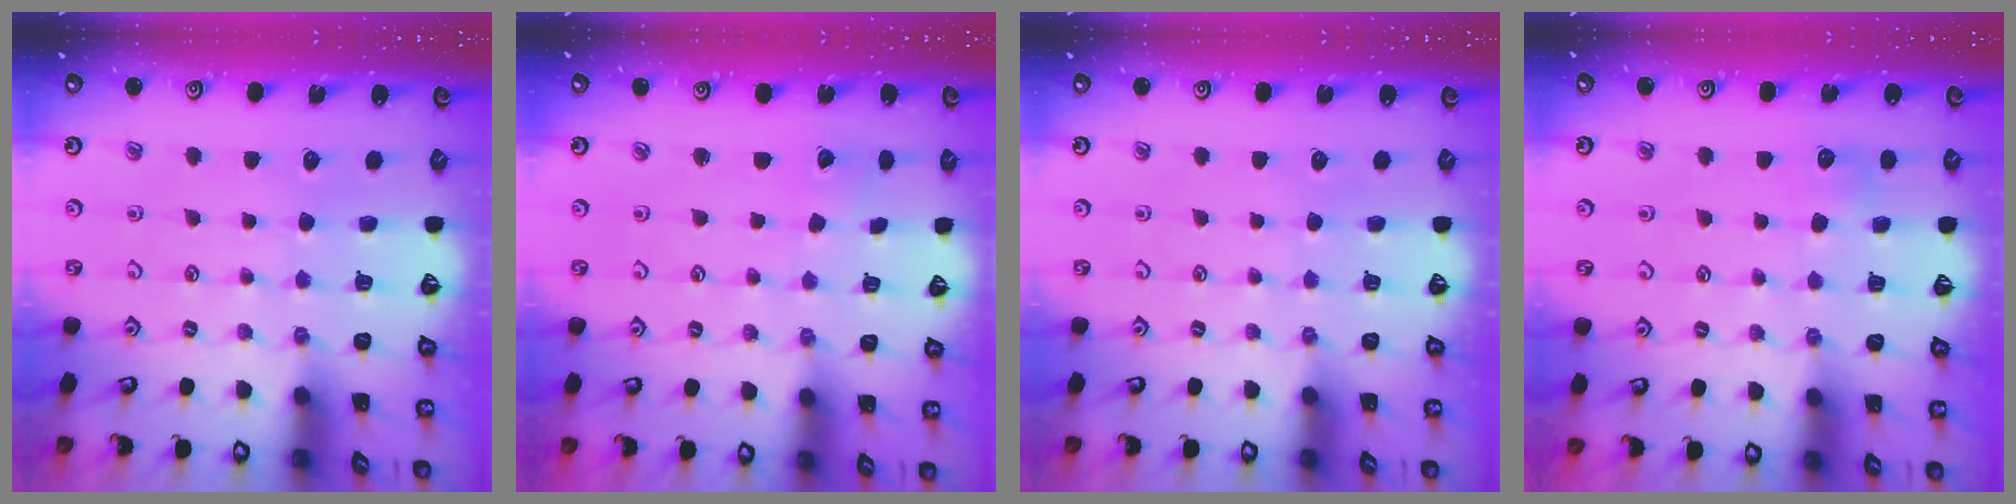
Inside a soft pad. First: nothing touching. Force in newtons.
{"total": 1.5, "press": 1.5, "slide": 0.2}
{"total": 0.0}
{"total": 5.2, "press": 5.2, "slide": 0.6}